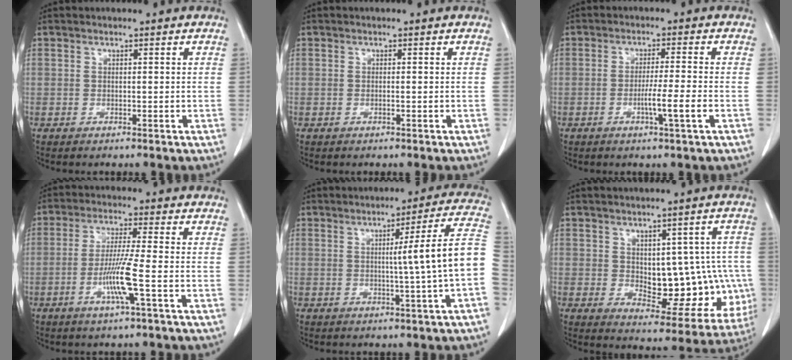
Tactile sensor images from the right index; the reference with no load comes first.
{"total": 0.0}
{"total": 4.9, "force": [-1.6, -0.7, 4.6], "torque": [-0.077, -0.008, -0.030]}
{"total": 7.2, "force": [-2.3, -0.8, 6.8], "torque": [-0.133, -0.010, -0.048]}
{"total": 10.6, "force": [-0.7, -1.8, 10.5], "torque": [-0.135, 0.012, -0.012]}
{"total": 14.3, "force": [-0.4, 7.3, 12.2], "torque": [-0.151, 0.014, 0.020]}